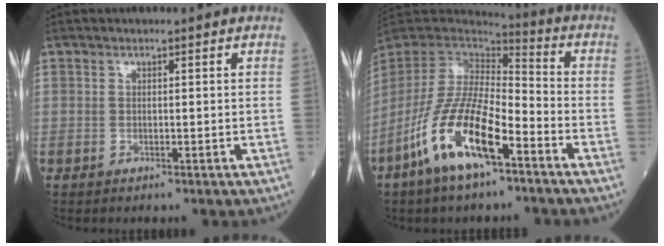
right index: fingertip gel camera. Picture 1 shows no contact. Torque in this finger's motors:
{"motor_torque": [1.66, -0.48, 1.05, 0.21]}